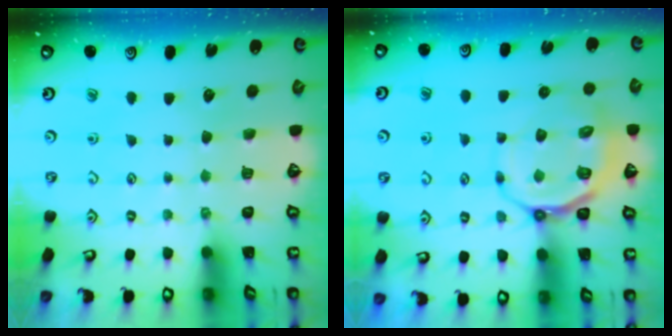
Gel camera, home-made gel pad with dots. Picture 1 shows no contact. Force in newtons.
{"total": 11.7, "press": 11.4, "slide": 2.9}